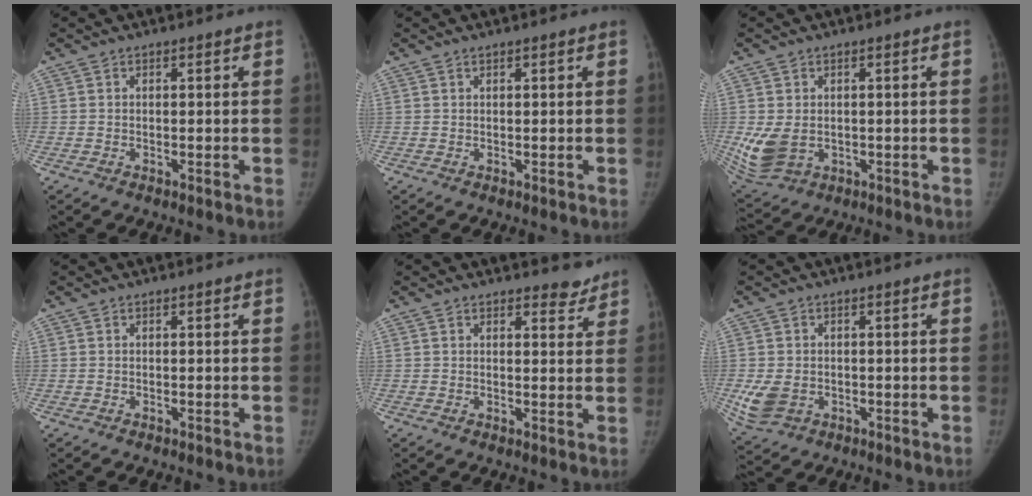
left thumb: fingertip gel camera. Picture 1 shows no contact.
{"total": 0.6, "force": [0.5, 0.0, 0.3], "torque": [-0.008, 0.001, 0.011]}
{"total": 7.4, "force": [-0.4, 5.4, 5.1], "torque": [-0.109, -0.015, 0.008]}
{"total": 0.0}
{"total": 3.8, "force": [3.4, 1.4, 0.9], "torque": [0.011, -0.022, 0.037]}
{"total": 5.8, "force": [-1.0, 4.4, 3.6], "torque": [-0.076, -0.006, -0.007]}